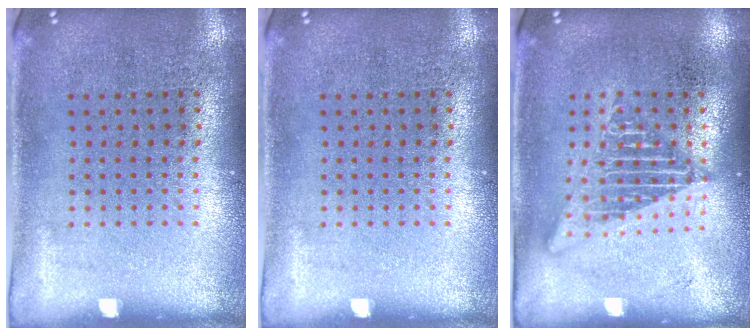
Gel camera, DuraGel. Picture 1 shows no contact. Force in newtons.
{"total": 0.0}
{"total": 2.2, "press": 2.2, "slide": 0.2}